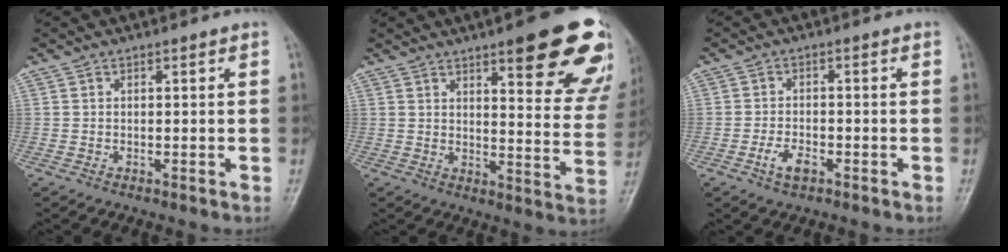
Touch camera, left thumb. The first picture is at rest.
{"total": 21.0, "force": [12.2, 5.6, 16.2], "torque": [-0.164, -0.051, 0.148]}
{"total": 3.7, "force": [-2.0, 1.8, 2.4], "torque": [-0.045, 0.011, -0.036]}